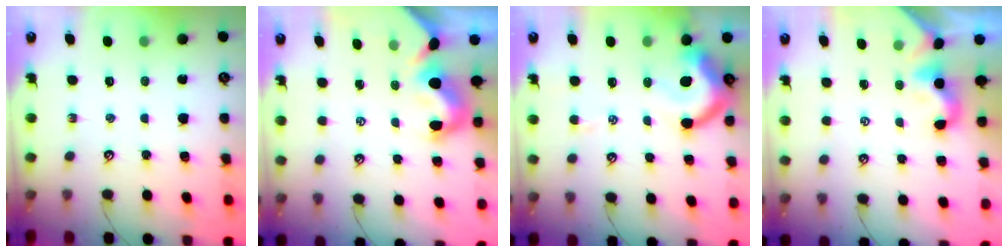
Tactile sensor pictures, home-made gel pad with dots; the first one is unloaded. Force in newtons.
{"total": 3.5, "press": 3.3, "slide": 1.1}
{"total": 7.9, "press": 7.8, "slide": 1.4}
{"total": 1.8, "press": 1.8, "slide": 0.5}